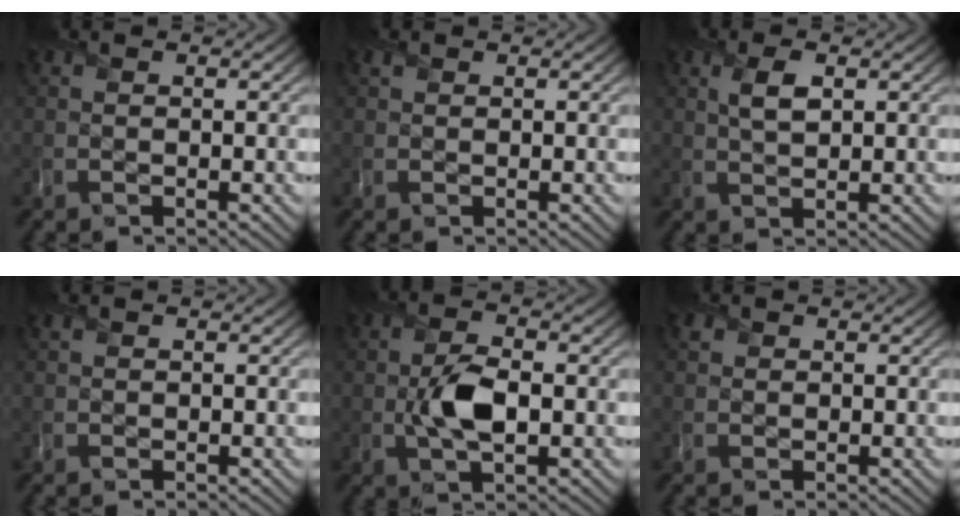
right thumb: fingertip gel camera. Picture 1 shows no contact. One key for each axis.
{"total": 0.6, "fx": 0.4, "fy": 0.4, "fz": 0.0, "tx": -0.003, "ty": -0.002, "tz": 0.009}
{"total": 3.1, "fx": 1.2, "fy": 1.4, "fz": 2.5, "tx": -0.056, "ty": -0.001, "tz": 0.025}
{"total": 0.0}
{"total": 5.2, "fx": -0.8, "fy": 2.8, "fz": 4.4, "tx": -0.092, "ty": -0.006, "tz": -0.016}
{"total": 0.8, "fx": 0.4, "fy": 0.6, "fz": -0.2, "tx": 0.004, "ty": -0.003, "tz": 0.009}